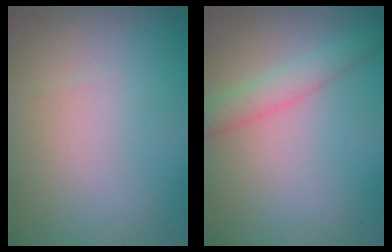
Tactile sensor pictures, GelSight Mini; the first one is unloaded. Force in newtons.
{"total": 2.5, "press": 2.5, "slide": 0.1}